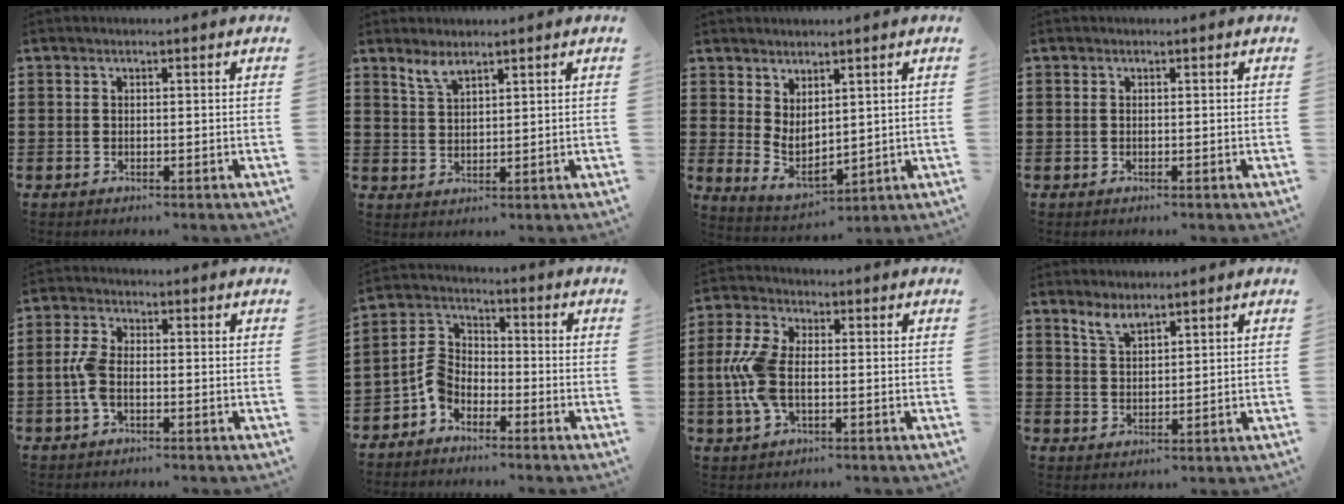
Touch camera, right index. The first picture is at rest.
{"total": 2.8, "force": [2.3, 0.8, 1.5], "torque": [-0.036, 0.002, 0.042]}
{"total": 2.7, "force": [1.7, 1.4, 1.6], "torque": [-0.044, -0.016, 0.030]}
{"total": 0.0}
{"total": 4.6, "force": [-1.0, 2.2, 3.9], "torque": [-0.105, -0.007, -0.027]}
{"total": 5.2, "force": [-3.2, 3.4, 2.4], "torque": [-0.077, 0.005, -0.071]}
{"total": 8.1, "force": [-0.8, 4.3, 6.8], "torque": [-0.180, -0.008, -0.025]}
{"total": 3.3, "force": [2.7, 1.2, 1.6], "torque": [-0.037, 0.003, 0.051]}